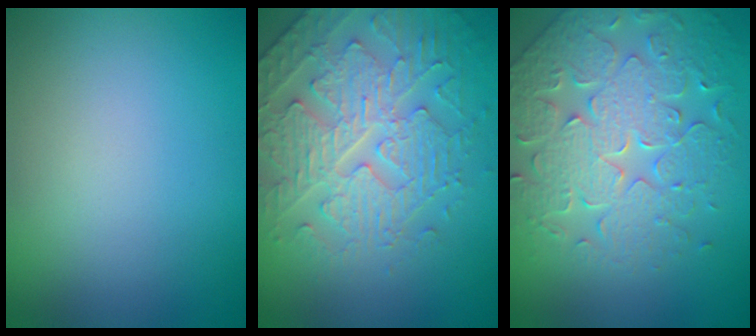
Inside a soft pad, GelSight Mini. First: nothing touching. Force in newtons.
{"total": 4.6, "press": 4.6, "slide": 0.1}
{"total": 5.6, "press": 5.2, "slide": 2.2}